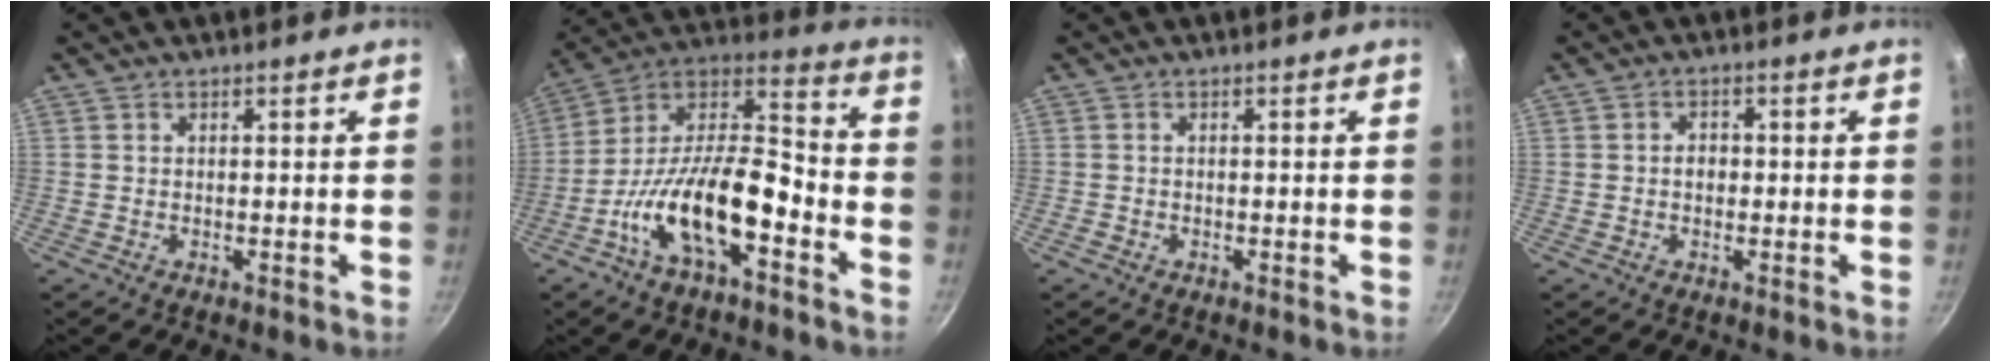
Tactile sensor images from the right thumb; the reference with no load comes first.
{"total": 19.1, "force": [-7.8, 8.1, 15.5], "torque": [-0.258, 0.060, -0.157]}
{"total": 0.0}
{"total": 2.4, "force": [-0.2, 1.9, 1.4], "torque": [-0.011, 0.008, -0.005]}